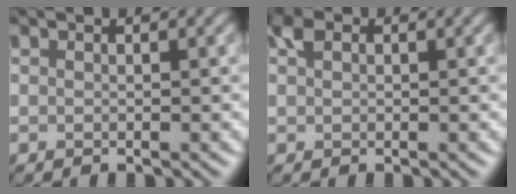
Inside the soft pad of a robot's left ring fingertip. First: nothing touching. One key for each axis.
{"total": 1.7, "fx": 0.3, "fy": 1.2, "fz": 1.0, "tx": -0.023, "ty": 0.004, "tz": 0.001}